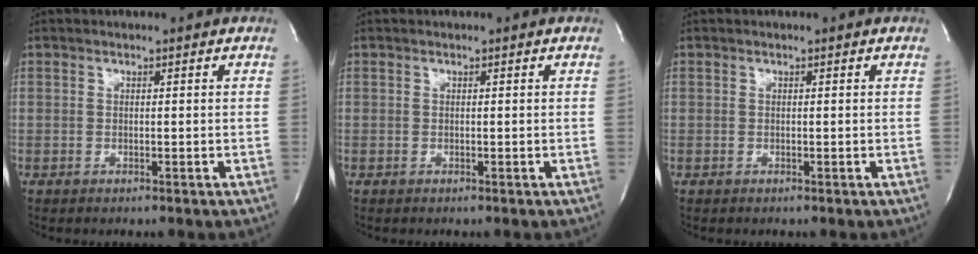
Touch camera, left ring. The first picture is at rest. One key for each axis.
{"total": 0.0}
{"total": 0.0}